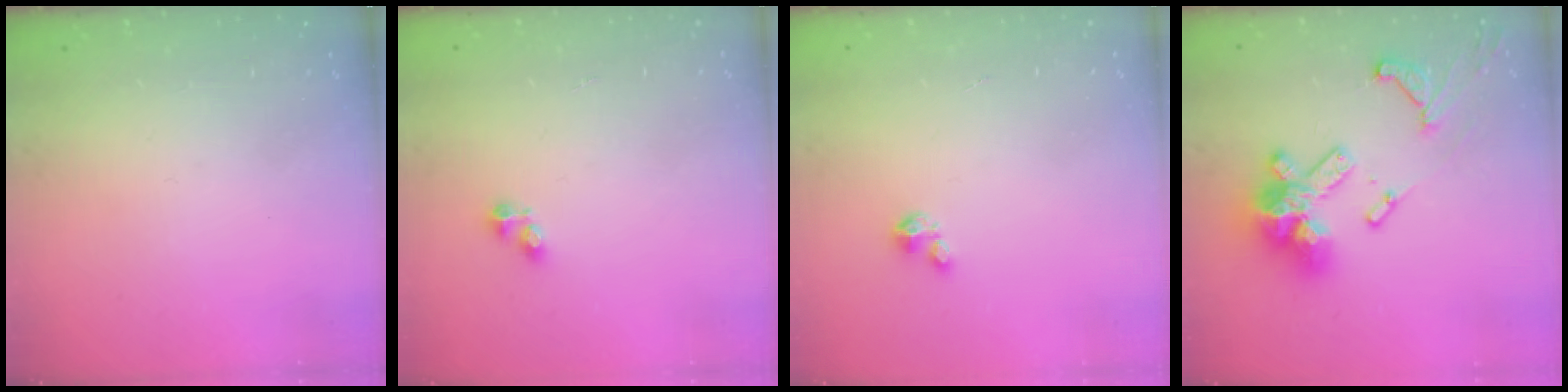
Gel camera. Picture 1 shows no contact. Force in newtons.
{"total": 2.8, "press": 2.8, "slide": 0.4}
{"total": 1.2, "press": 1.2, "slide": 0.2}
{"total": 18.7, "press": 18.6, "slide": 1.9}